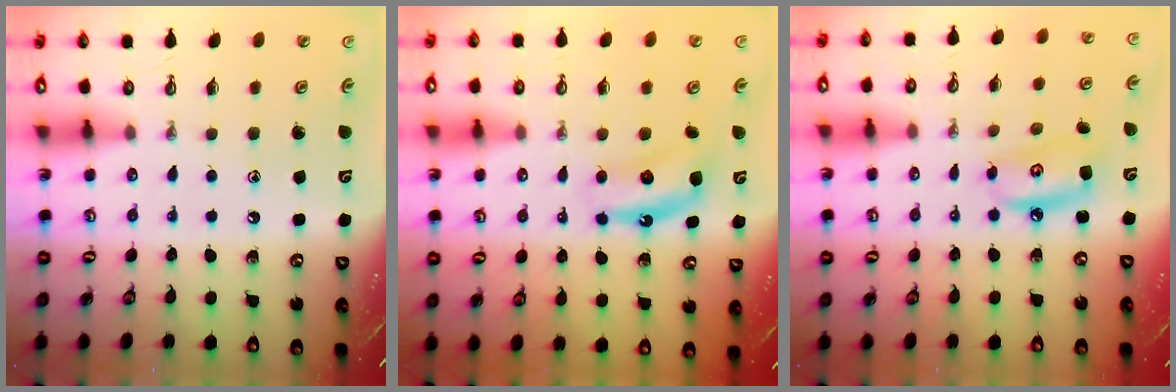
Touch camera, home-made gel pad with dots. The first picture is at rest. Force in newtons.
{"total": 6.5, "press": 6.4, "slide": 1.0}
{"total": 7.8, "press": 7.8, "slide": 0.8}